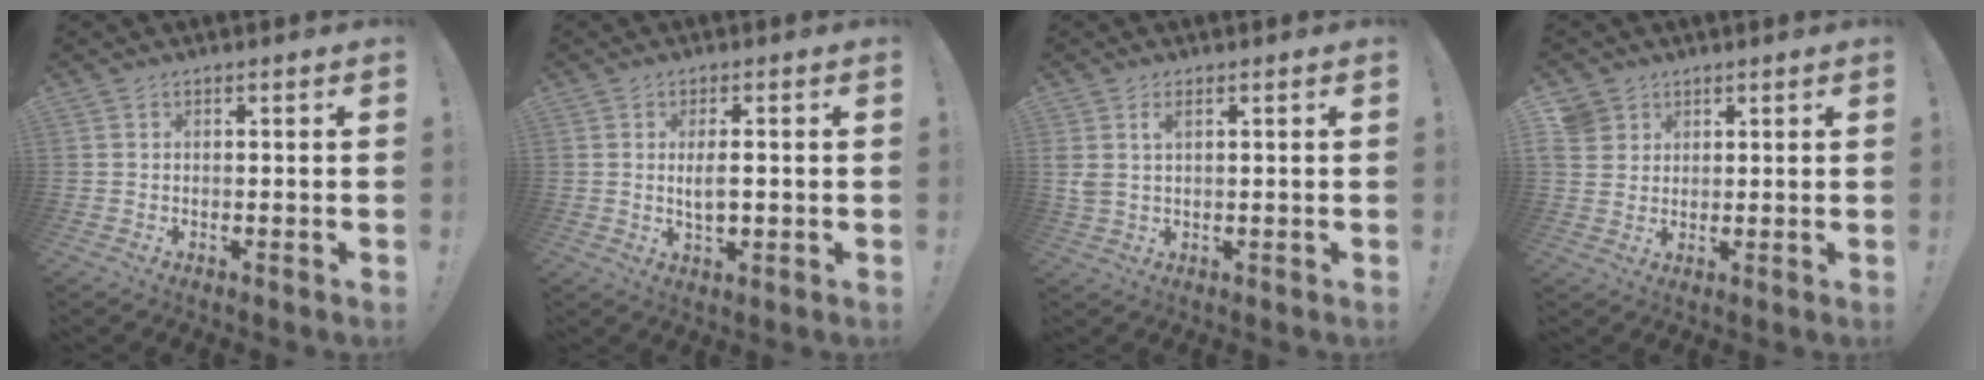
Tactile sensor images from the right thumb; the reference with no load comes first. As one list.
[{"total": 4.8, "force": [0.0, 1.8, 4.4], "torque": [-0.069, -0.006, -0.006]}, {"total": 3.6, "force": [1.6, 1.6, 2.9], "torque": [-0.047, -0.002, 0.026]}, {"total": 5.0, "force": [2.8, 4.1, 0.7], "torque": [-0.012, -0.010, 0.055]}]